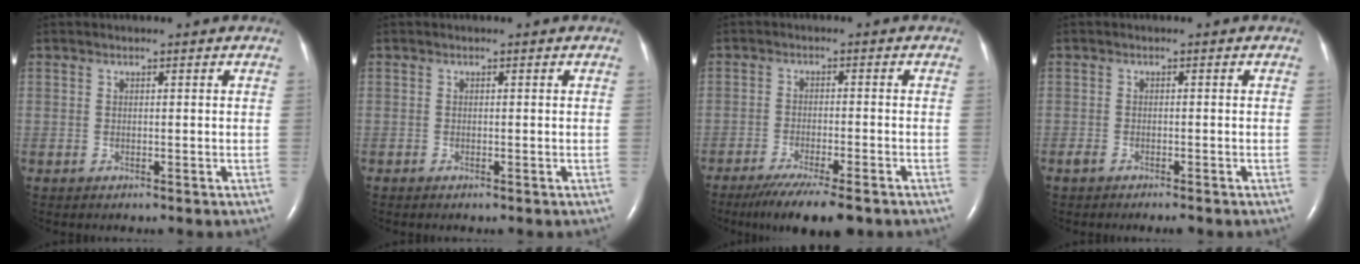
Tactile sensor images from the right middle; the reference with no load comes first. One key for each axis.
{"total": 0.0}
{"total": 10.1, "fx": -7.8, "fy": 1.2, "fz": 6.3, "tx": -0.098, "ty": -0.021, "tz": -0.120}
{"total": 2.3, "fx": -1.8, "fy": 0.7, "fz": 1.4, "tx": -0.026, "ty": -0.005, "tz": -0.025}